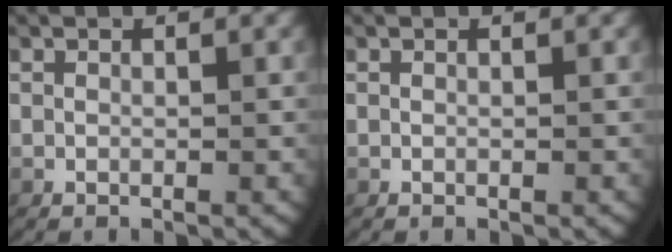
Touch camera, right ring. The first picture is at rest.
{"total": 0.0}